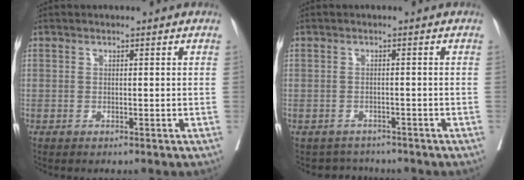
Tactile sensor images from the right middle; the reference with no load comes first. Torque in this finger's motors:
{"motor_torque": [0.12, -0.13, 0.00, -0.01]}